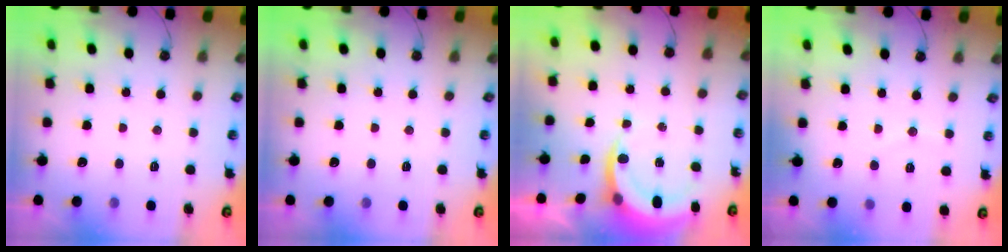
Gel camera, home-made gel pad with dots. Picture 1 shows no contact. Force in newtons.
{"total": 0.0}
{"total": 4.7, "press": 4.6, "slide": 0.3}
{"total": 2.6, "press": 2.6, "slide": 0.2}